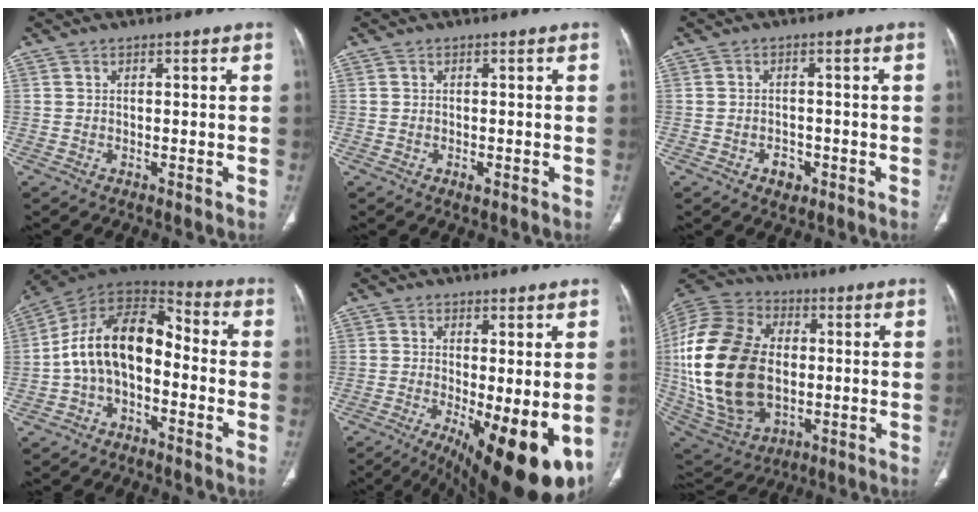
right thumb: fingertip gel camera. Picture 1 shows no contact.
{"total": 1.0, "force": [-0.4, 0.5, 0.7], "torque": [-0.013, -0.002, -0.004]}
{"total": 3.0, "force": [-1.3, 2.2, 1.5], "torque": [-0.010, 0.007, -0.015]}
{"total": 14.6, "force": [-2.3, 8.8, 11.4], "torque": [-0.183, 0.064, -0.052]}
{"total": 16.6, "force": [-4.8, 5.5, 14.9], "torque": [-0.181, -0.027, -0.051]}
{"total": 29.3, "force": [-0.2, 19.4, 22.0], "torque": [-0.462, -0.003, 0.015]}